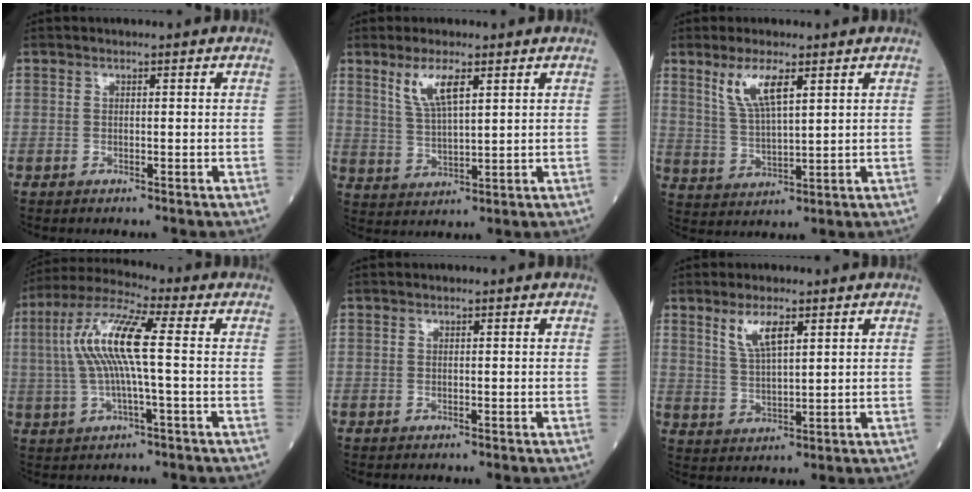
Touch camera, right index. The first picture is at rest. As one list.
[{"total": 6.0, "force": [3.2, 1.2, 4.9], "torque": [-0.105, -0.001, 0.068]}, {"total": 6.7, "force": [3.6, 1.3, 5.5], "torque": [-0.117, -0.002, 0.075]}, {"total": 10.9, "force": [0.8, 1.3, 10.8], "torque": [-0.228, 0.025, 0.010]}, {"total": 0.0}, {"total": 5.2, "force": [2.9, 1.1, 4.1], "torque": [-0.089, -0.002, 0.062]}]